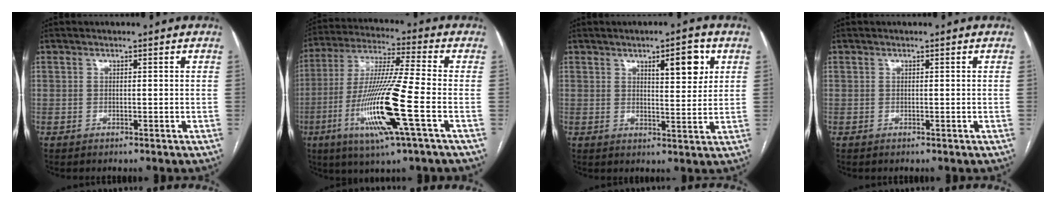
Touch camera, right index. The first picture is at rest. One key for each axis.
{"total": 16.7, "fx": -5.3, "fy": -0.1, "fz": 15.8, "tx": -0.325, "ty": -0.020, "tz": -0.102}
{"total": 6.4, "fx": 2.9, "fy": 1.6, "fz": 5.5, "tx": -0.078, "ty": -0.001, "tz": 0.042}
{"total": 0.0}